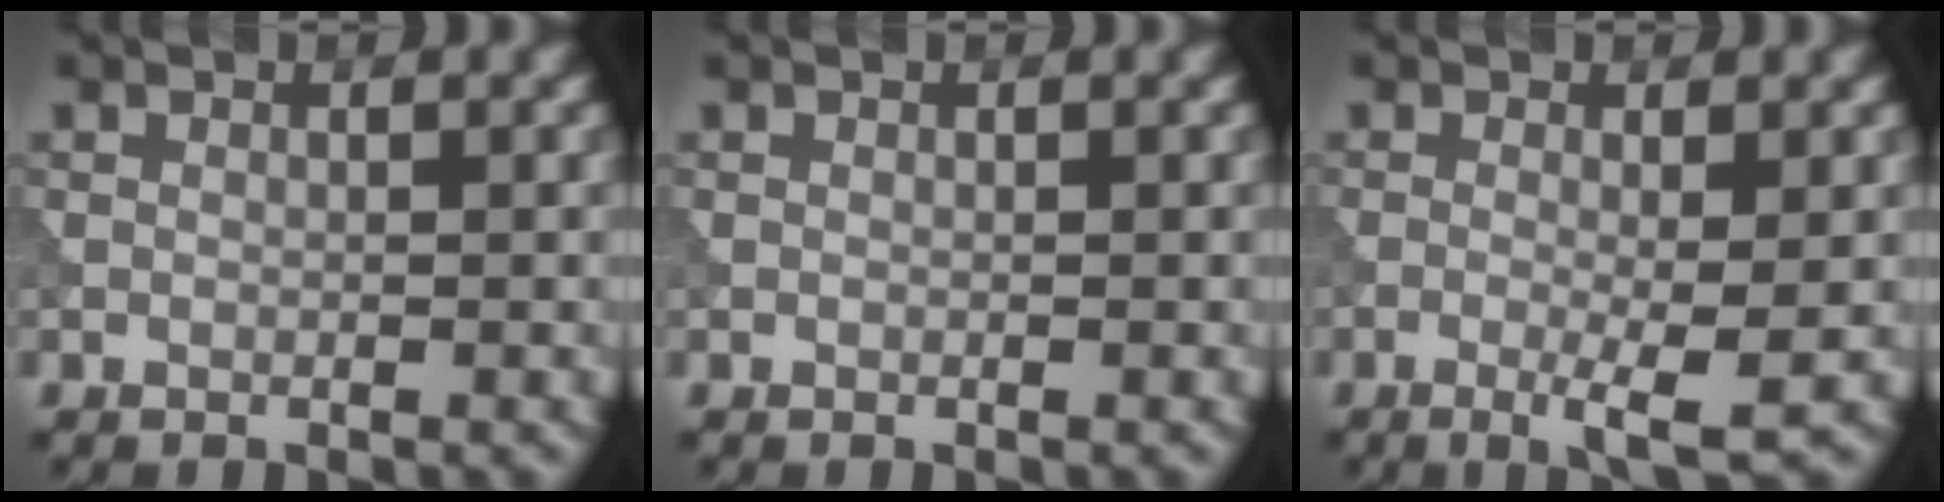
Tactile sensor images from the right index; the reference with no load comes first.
{"total": 0.0}
{"total": 3.2, "force": [-0.7, 0.4, 3.1], "torque": [-0.056, -0.009, -0.012]}